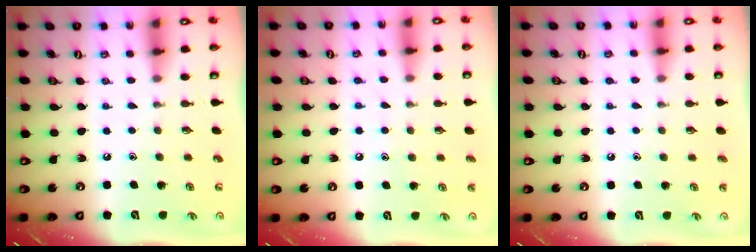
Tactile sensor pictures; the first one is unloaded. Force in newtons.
{"total": 5.3, "press": 5.2, "slide": 0.6}
{"total": 1.7, "press": 1.7, "slide": 0.2}